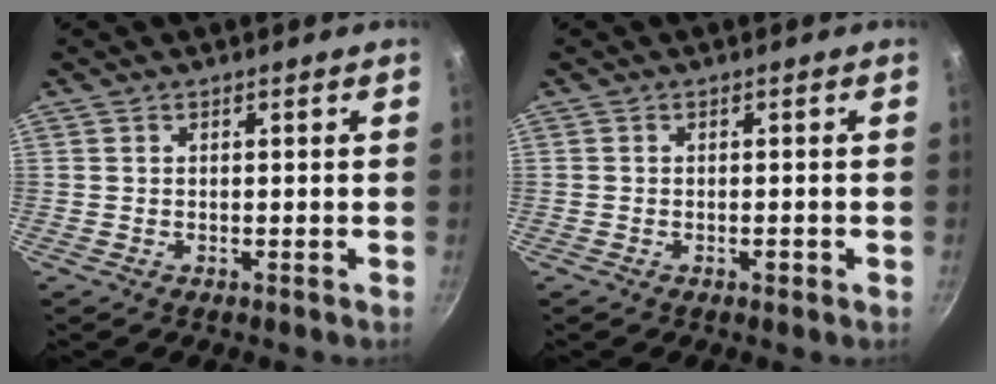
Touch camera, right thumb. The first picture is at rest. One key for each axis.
{"total": 1.1, "fx": -0.5, "fy": 0.5, "fz": 0.8, "tx": -0.013, "ty": 0.003, "tz": -0.009}